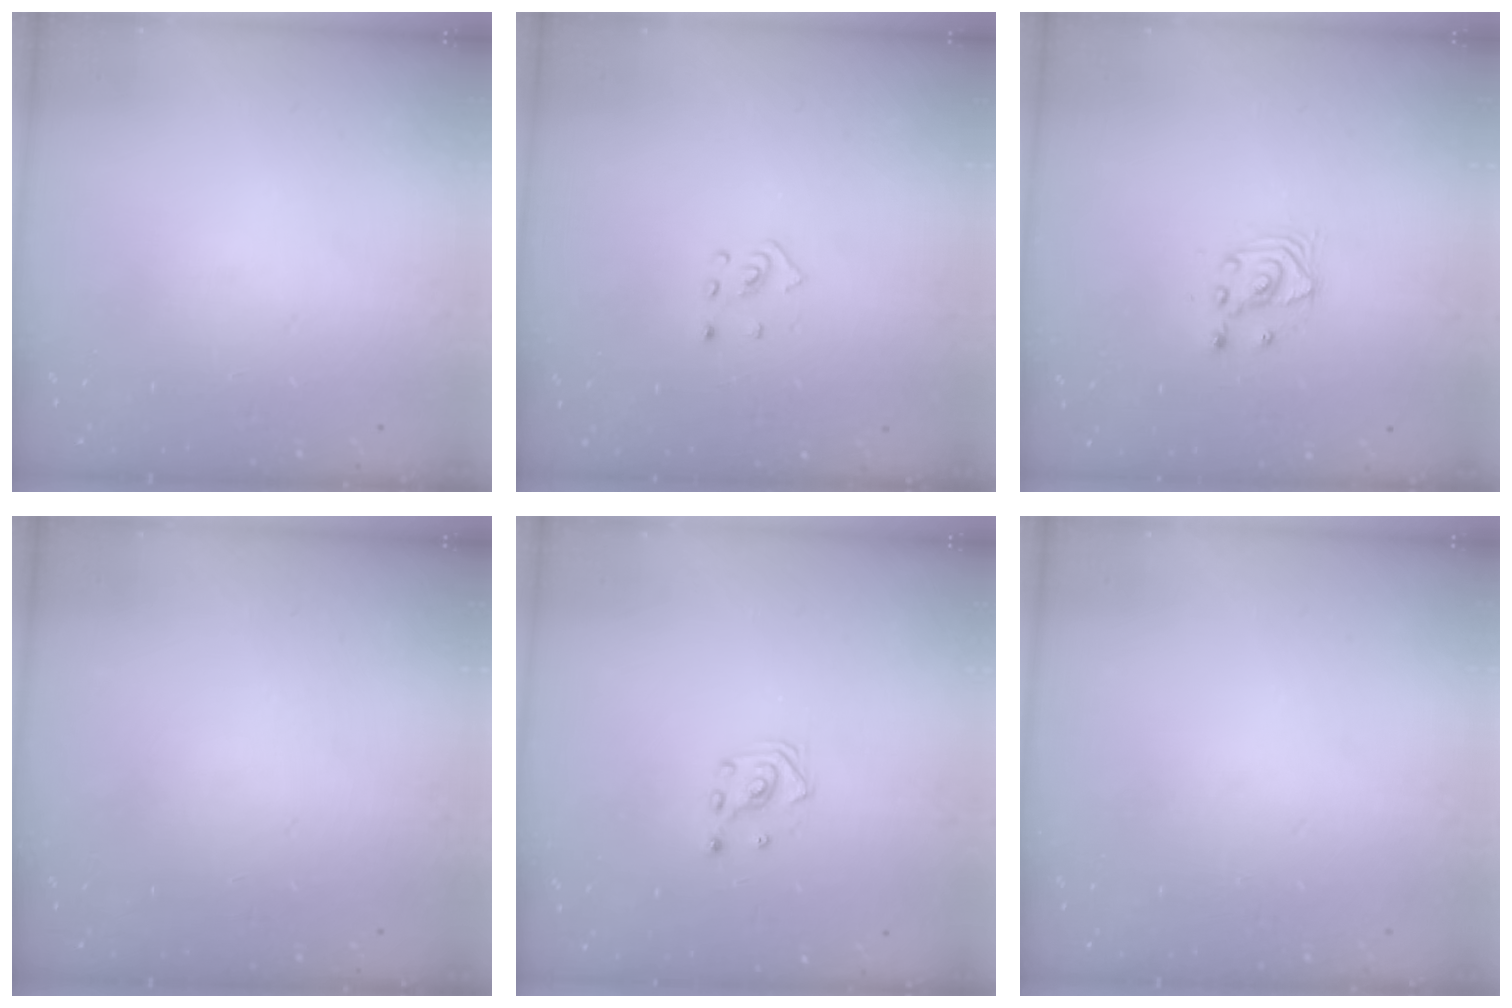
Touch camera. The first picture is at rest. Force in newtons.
{"total": 2.5, "press": 2.4, "slide": 0.8}
{"total": 3.8, "press": 3.8, "slide": 0.4}
{"total": 0.0}
{"total": 2.8, "press": 2.8, "slide": 0.3}
{"total": 0.0}